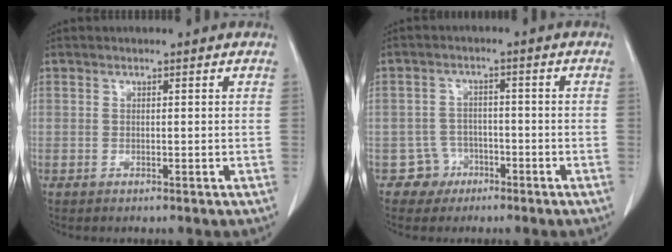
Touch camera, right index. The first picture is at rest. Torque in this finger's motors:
{"motor_torque": [-1.03, 0.52, -1.05, -0.21]}